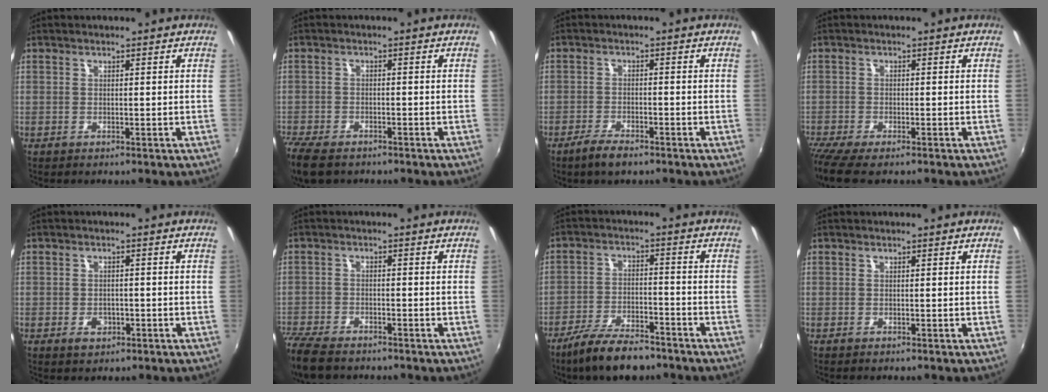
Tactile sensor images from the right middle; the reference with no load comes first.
{"total": 7.9, "force": [-6.2, 3.1, 3.8], "torque": [-0.109, -0.032, -0.120]}
{"total": 6.1, "force": [-4.8, 1.6, 3.5], "torque": [-0.089, -0.009, -0.089]}
{"total": 6.1, "force": [-5.0, 1.0, 3.5], "torque": [-0.085, -0.034, -0.092]}
{"total": 3.0, "force": [-1.3, 2.2, 1.6], "torque": [-0.029, -0.001, -0.018]}
{"total": 9.2, "force": [-7.7, 3.1, 4.0], "torque": [-0.118, -0.031, -0.148]}
{"total": 11.1, "force": [-8.7, 3.6, 5.9], "torque": [-0.133, -0.014, -0.150]}
{"total": 0.0}